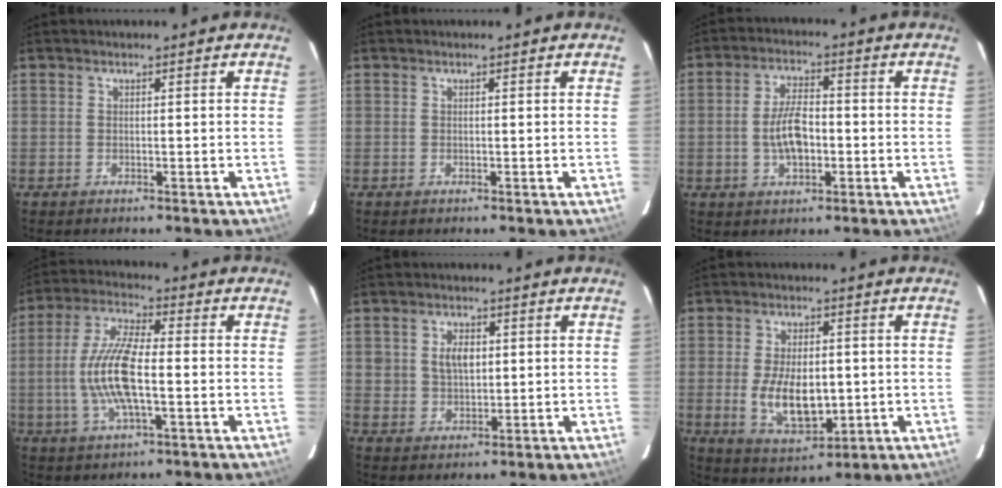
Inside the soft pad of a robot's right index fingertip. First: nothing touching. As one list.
[{"total": 0.0}, {"total": 7.4, "force": [-1.4, 3.8, 6.1], "torque": [-0.120, 0.004, -0.021]}, {"total": 12.1, "force": [-1.9, 3.7, 11.4], "torque": [-0.237, 0.000, -0.039]}, {"total": 4.9, "force": [1.2, 3.7, 3.1], "torque": [-0.054, 0.007, 0.029]}, {"total": 10.8, "force": [-1.2, 5.7, 9.0], "torque": [-0.178, -0.013, -0.007]}]